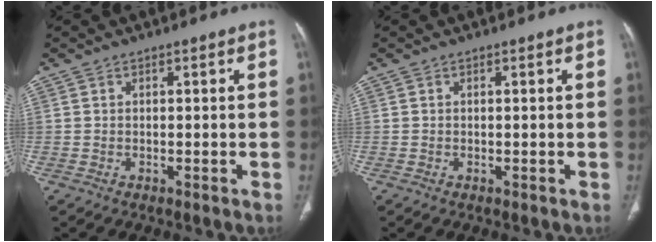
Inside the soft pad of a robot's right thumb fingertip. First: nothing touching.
{"total": 0.0}